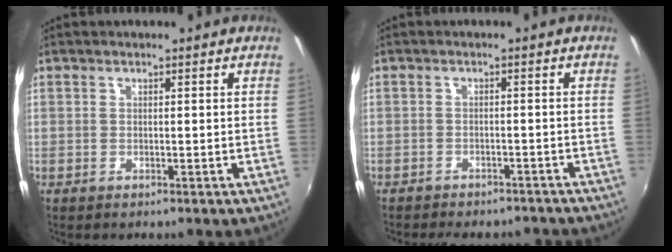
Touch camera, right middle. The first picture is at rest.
{"total": 10.2, "force": [-8.9, 3.4, 3.6], "torque": [-0.085, -0.015, -0.116]}